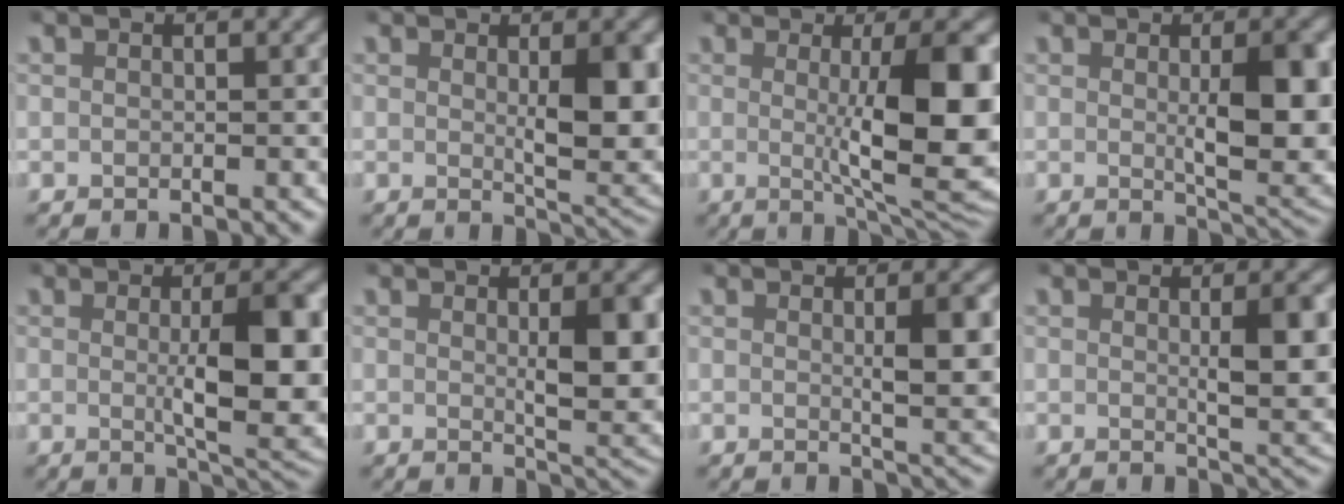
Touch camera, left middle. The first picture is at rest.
{"total": 5.7, "force": [1.0, 1.6, 5.4], "torque": [-0.075, -0.016, 0.021]}
{"total": 11.4, "force": [-0.3, 3.5, 10.9], "torque": [-0.145, -0.027, 0.013]}
{"total": 6.6, "force": [0.7, 1.9, 6.3], "torque": [-0.085, -0.015, 0.015]}
{"total": 8.3, "force": [0.0, 2.4, 7.9], "torque": [-0.105, -0.014, 0.006]}
{"total": 5.1, "force": [1.0, 1.4, 4.8], "torque": [-0.068, -0.013, 0.019]}
{"total": 4.1, "force": [0.8, 0.8, 4.0], "torque": [-0.053, -0.009, 0.015]}
{"total": 4.7, "force": [0.9, 1.0, 4.5], "torque": [-0.060, -0.009, 0.017]}